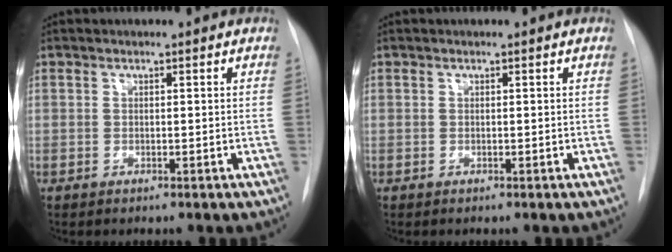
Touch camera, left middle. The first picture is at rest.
{"total": 0.0}